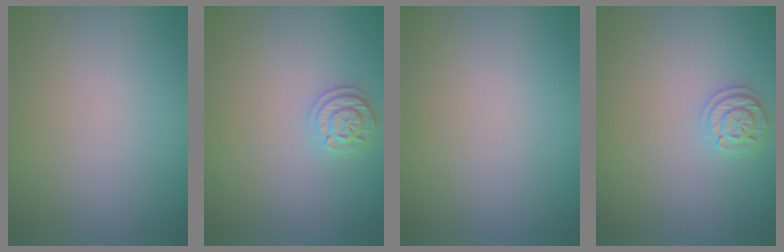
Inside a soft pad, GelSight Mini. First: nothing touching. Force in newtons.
{"total": 1.9, "press": 1.9, "slide": 0.2}
{"total": 0.0}
{"total": 1.9, "press": 1.9, "slide": 0.2}